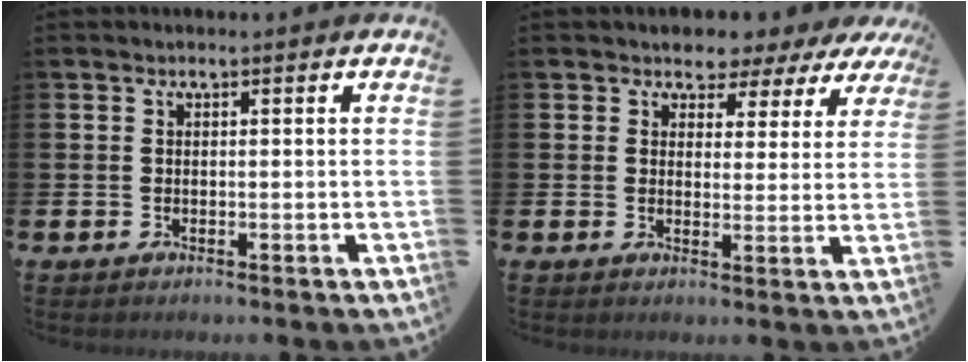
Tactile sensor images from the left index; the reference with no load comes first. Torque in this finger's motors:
{"motor_torque": [1.17, -0.97, 0.66, 0.01]}